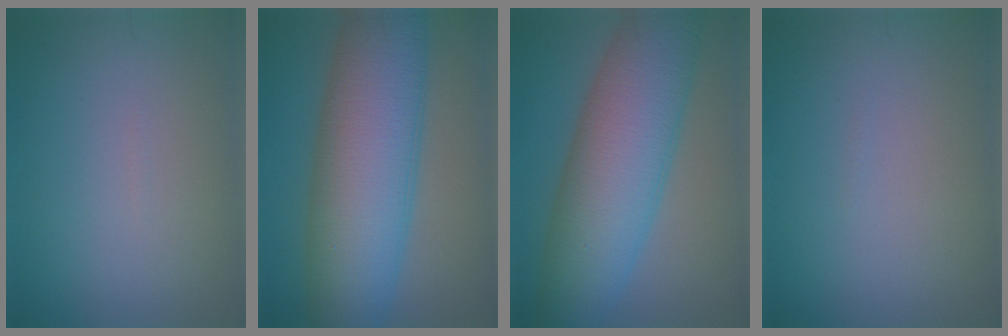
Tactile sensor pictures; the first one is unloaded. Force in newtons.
{"total": 13.0, "press": 13.0, "slide": 0.1}
{"total": 11.8, "press": 11.8, "slide": 0.0}
{"total": 0.0}